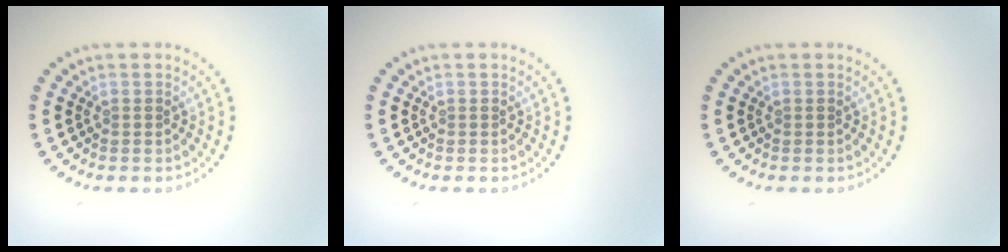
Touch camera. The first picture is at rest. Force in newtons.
{"total": 0.0}
{"total": 0.0}